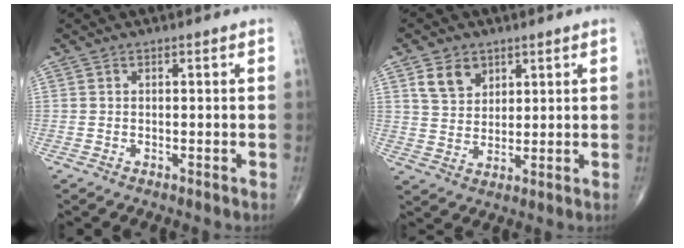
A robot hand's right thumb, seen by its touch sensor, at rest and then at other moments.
{"total": 6.4, "force": [3.4, 4.6, 2.9], "torque": [-0.034, -0.018, 0.066]}